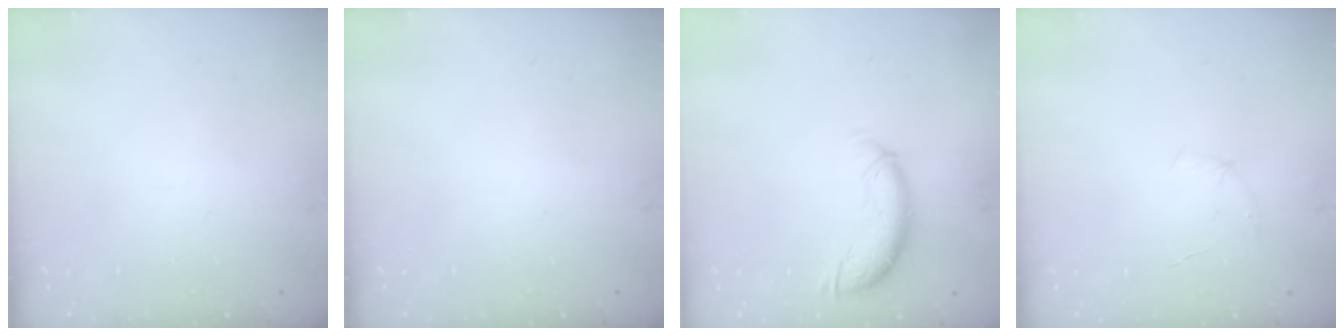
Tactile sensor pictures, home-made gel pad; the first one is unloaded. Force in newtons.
{"total": 0.0}
{"total": 10.4, "press": 10.3, "slide": 0.7}
{"total": 3.7, "press": 3.5, "slide": 1.1}